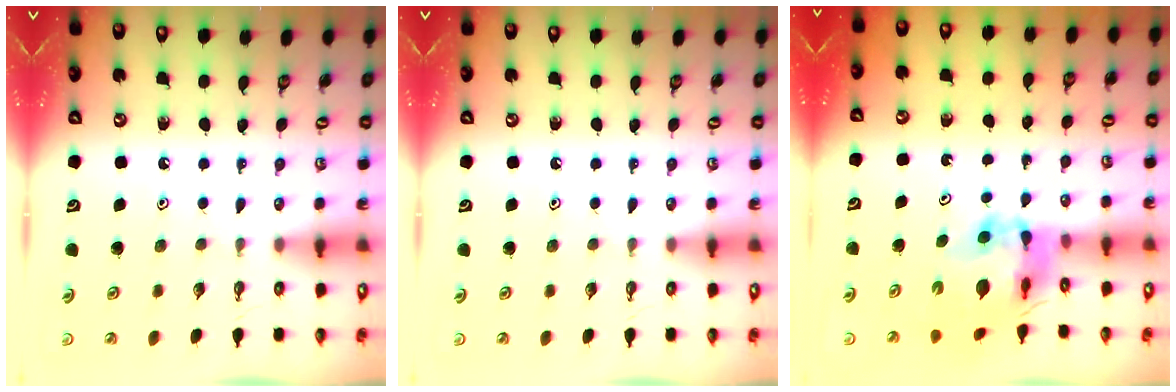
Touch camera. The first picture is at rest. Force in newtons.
{"total": 0.0}
{"total": 12.7, "press": 12.6, "slide": 1.5}